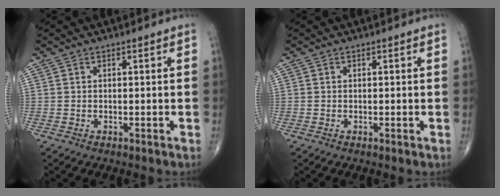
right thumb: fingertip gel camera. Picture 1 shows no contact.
{"total": 0.0}